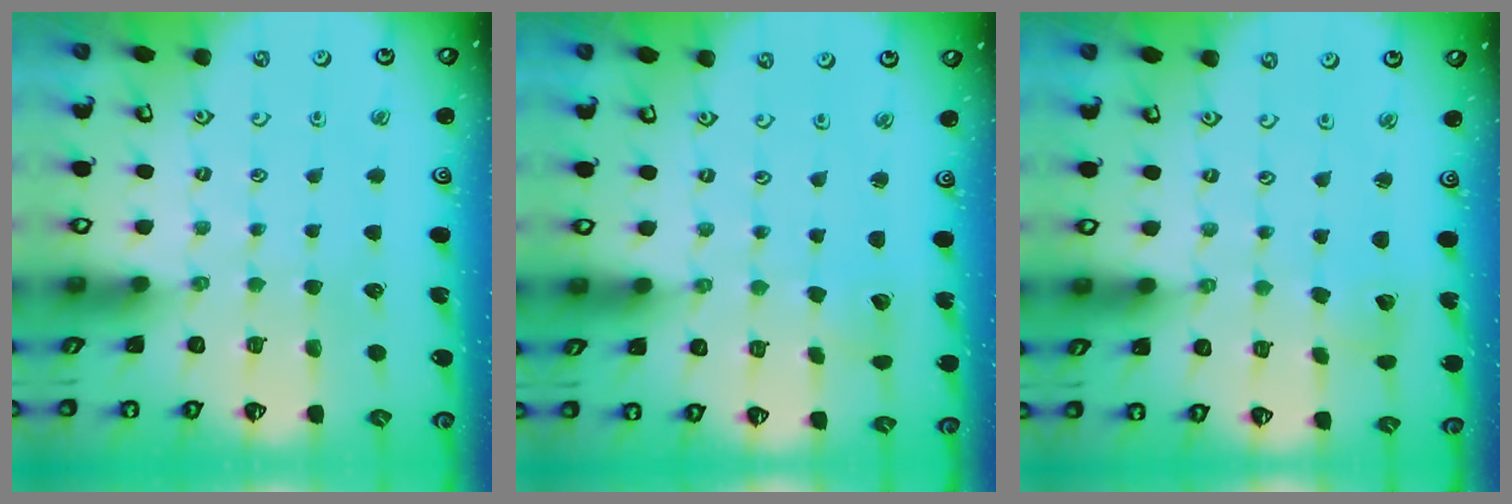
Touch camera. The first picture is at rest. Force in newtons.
{"total": 2.5, "press": 2.5, "slide": 0.2}
{"total": 1.8, "press": 1.7, "slide": 0.3}